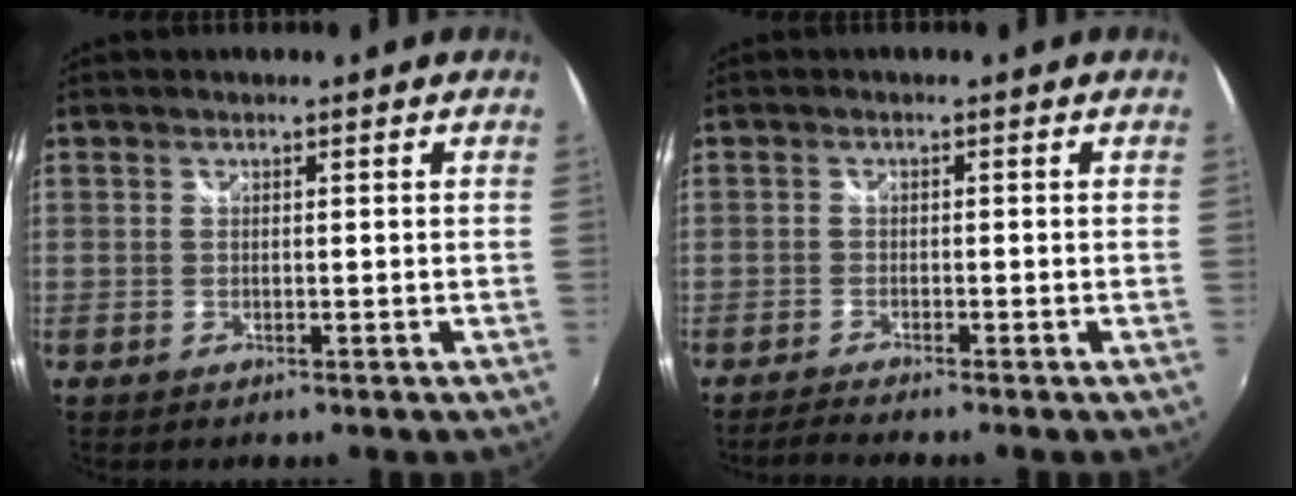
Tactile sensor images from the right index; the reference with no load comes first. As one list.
[{"total": 2.7, "force": [-2.6, -0.1, 0.8], "torque": [-0.028, -0.013, -0.050]}]